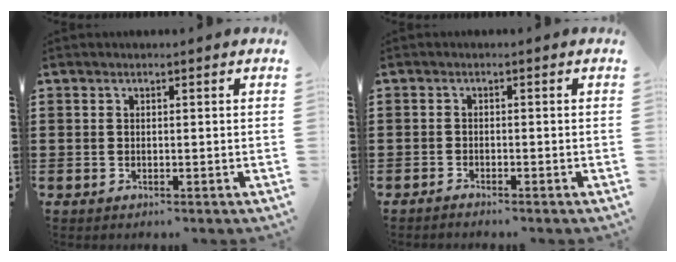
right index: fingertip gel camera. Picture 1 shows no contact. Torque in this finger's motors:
{"motor_torque": [-1.01, 1.12, -0.09, -0.03]}